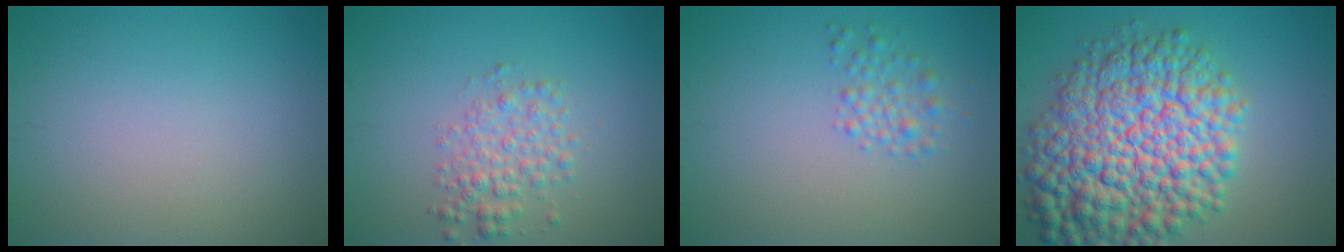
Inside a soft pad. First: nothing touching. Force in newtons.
{"total": 2.9, "press": 2.9, "slide": 0.1}
{"total": 1.8, "press": 1.8, "slide": 0.1}
{"total": 13.4, "press": 13.4, "slide": 0.4}